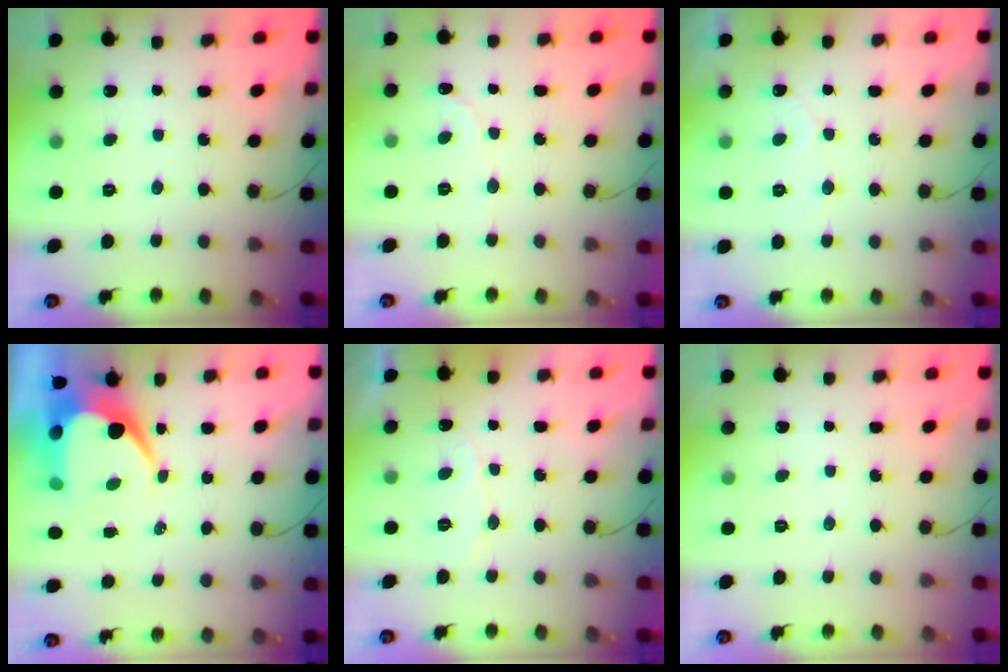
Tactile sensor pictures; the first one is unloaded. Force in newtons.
{"total": 0.0}
{"total": 2.8, "press": 2.8, "slide": 0.2}
{"total": 9.6, "press": 9.5, "slide": 0.8}
{"total": 4.8, "press": 4.8, "slide": 0.4}
{"total": 0.0}